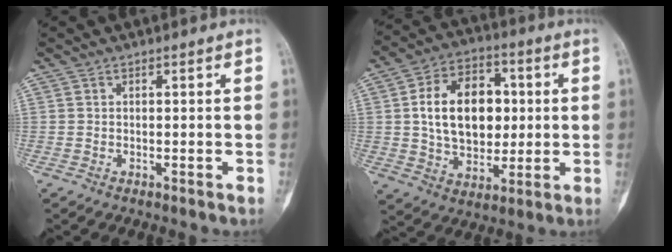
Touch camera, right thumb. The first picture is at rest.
{"total": 16.8, "force": [2.0, 11.5, 12.1], "torque": [-0.158, 0.009, 0.033]}